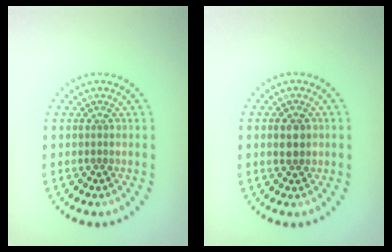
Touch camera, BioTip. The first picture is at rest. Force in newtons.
{"total": 1.9, "press": 1.8, "slide": 0.4}